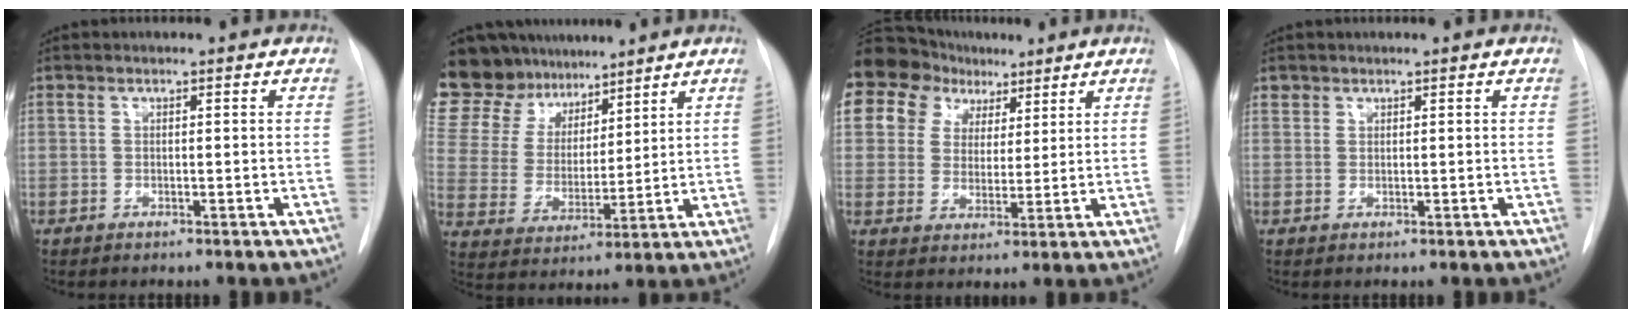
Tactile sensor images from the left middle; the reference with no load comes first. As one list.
[{"total": 16.7, "force": [14.4, 6.7, 5.1], "torque": [-0.103, 0.035, 0.271]}, {"total": 19.6, "force": [10.1, 15.4, 6.8], "torque": [-0.196, 0.085, 0.193]}, {"total": 0.9, "force": [0.6, 0.6, -0.1], "torque": [0.008, 0.003, 0.008]}]